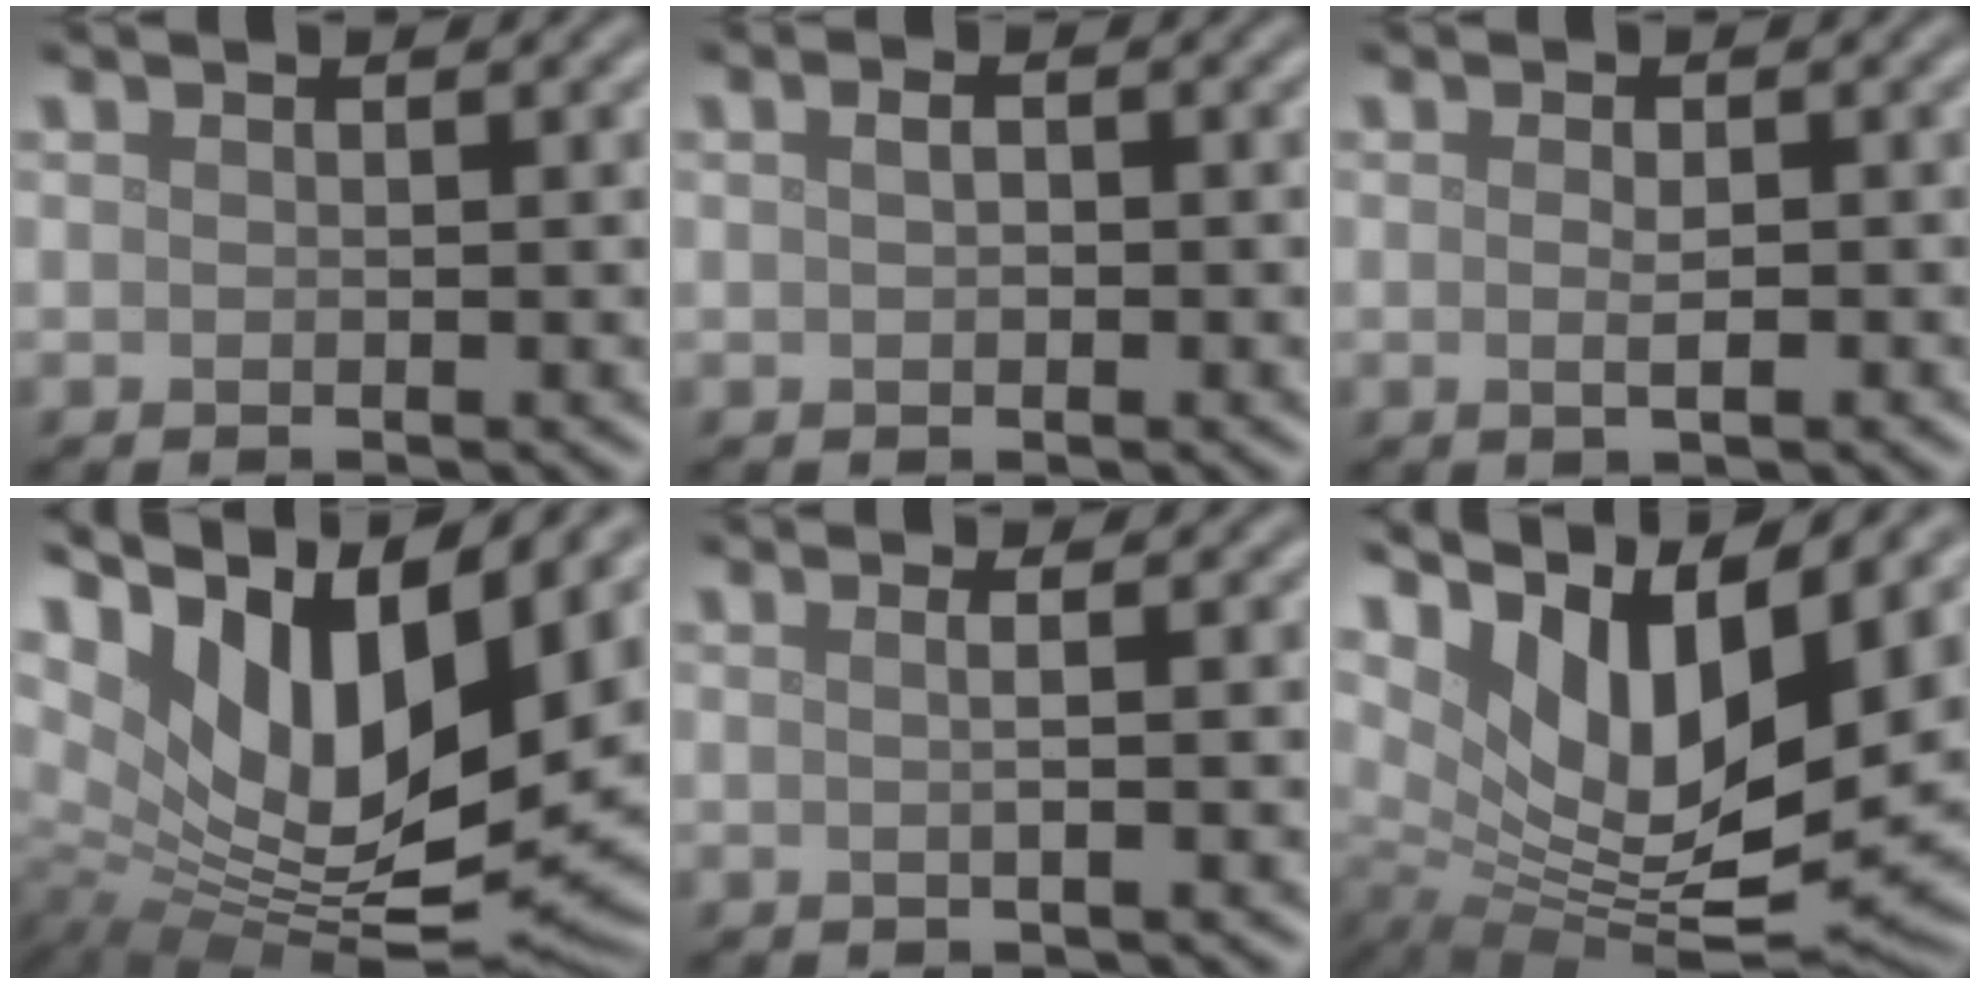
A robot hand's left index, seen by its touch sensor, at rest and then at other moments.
{"total": 1.8, "force": [0.5, 1.2, 1.3], "torque": [-0.016, 0.005, -0.003]}
{"total": 1.5, "force": [-0.1, 0.4, 1.4], "torque": [-0.027, -0.002, -0.003]}
{"total": 15.4, "force": [5.9, 6.6, 12.6], "torque": [-0.224, 0.004, 0.106]}
{"total": 2.1, "force": [0.5, 0.9, 1.9], "torque": [-0.012, 0.002, -0.018]}
{"total": 12.1, "force": [5.3, 4.4, 10.0], "torque": [-0.181, -0.005, 0.105]}